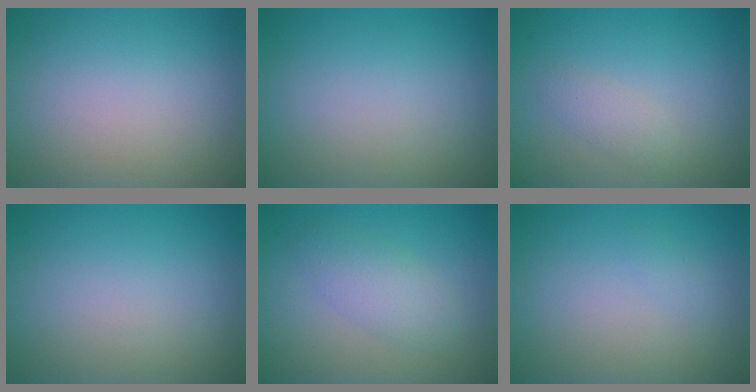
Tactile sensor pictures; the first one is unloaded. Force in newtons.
{"total": 0.0}
{"total": 1.4, "press": 1.4, "slide": 0.1}
{"total": 0.0}
{"total": 2.9, "press": 2.9, "slide": 0.1}
{"total": 0.5, "press": 0.5, "slide": 0.0}